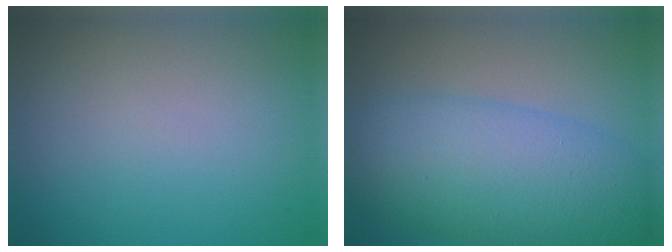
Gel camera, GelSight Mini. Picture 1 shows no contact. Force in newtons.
{"total": 9.7, "press": 9.7, "slide": 0.1}